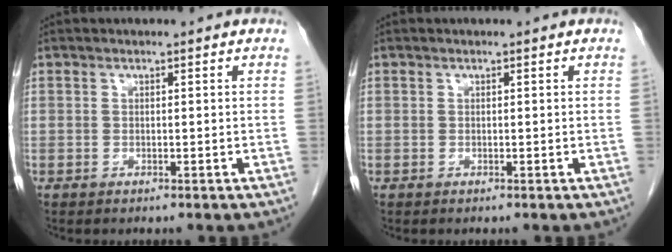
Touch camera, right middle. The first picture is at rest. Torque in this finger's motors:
{"motor_torque": [-0.02, -0.02, 0.00, 0.00]}